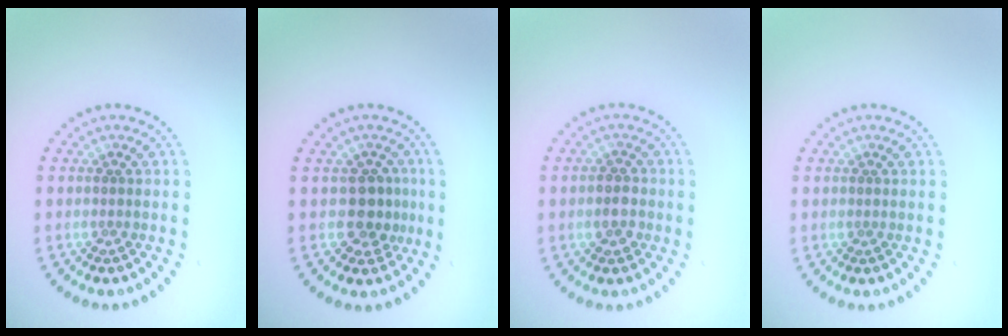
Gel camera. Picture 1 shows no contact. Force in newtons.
{"total": 2.6, "press": 2.2, "slide": 1.3}
{"total": 1.9, "press": 1.9, "slide": 0.5}
{"total": 0.0}